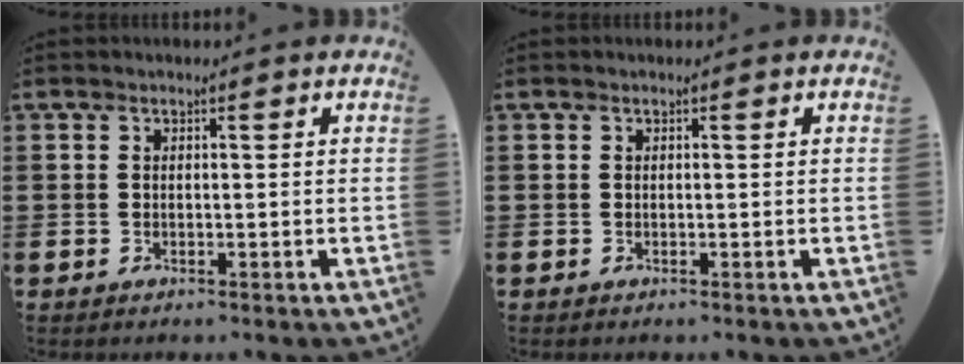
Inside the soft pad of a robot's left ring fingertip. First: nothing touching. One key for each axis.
{"total": 0.0}